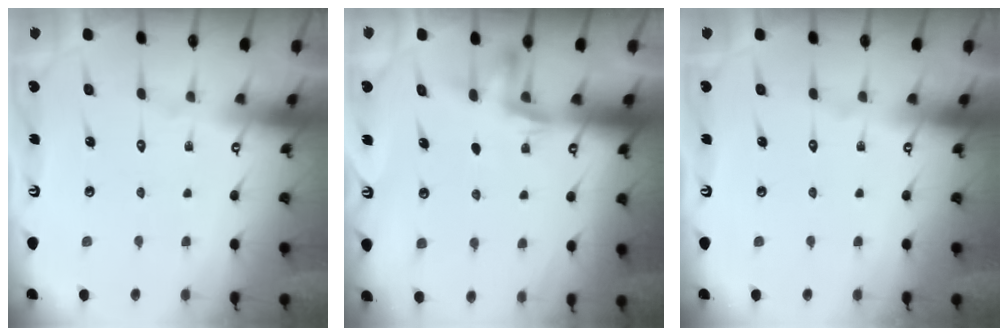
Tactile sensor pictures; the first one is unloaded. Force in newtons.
{"total": 3.0, "press": 2.9, "slide": 0.6}
{"total": 0.0}